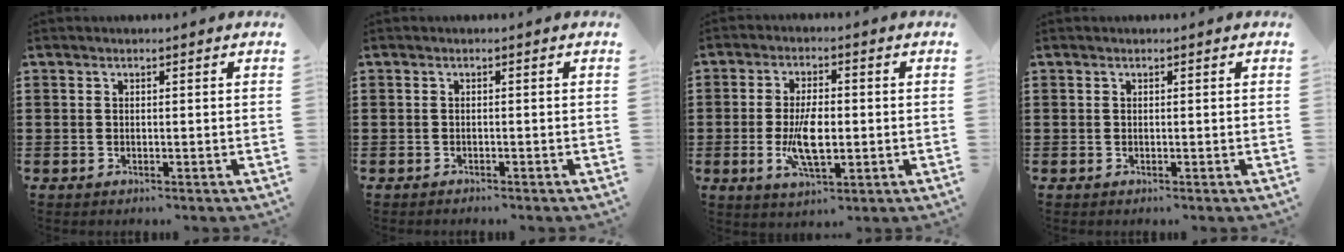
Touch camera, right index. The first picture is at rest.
{"total": 0.5, "force": [-0.5, 0.0, 0.0], "torque": [-0.002, -0.002, -0.011]}
{"total": 7.6, "force": [-1.0, 3.0, 6.9], "torque": [-0.155, -0.010, -0.024]}
{"total": 0.0}